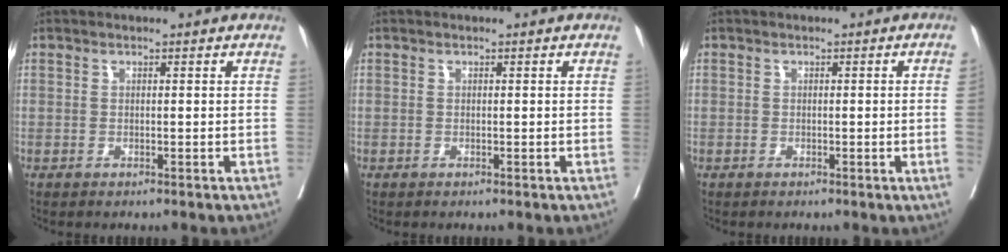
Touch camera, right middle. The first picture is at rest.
{"total": 0.0}
{"total": 1.6, "force": [-0.3, -0.4, 1.5], "torque": [-0.020, -0.003, -0.002]}